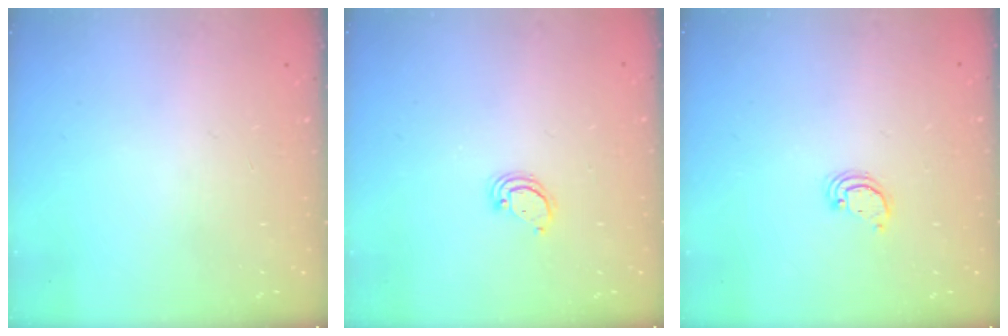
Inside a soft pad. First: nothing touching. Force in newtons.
{"total": 2.8, "press": 2.8, "slide": 0.2}
{"total": 2.4, "press": 2.4, "slide": 0.2}